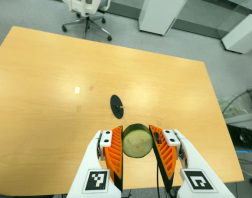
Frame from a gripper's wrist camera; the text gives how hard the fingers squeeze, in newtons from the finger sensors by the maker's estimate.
{"total": 12.4, "left": 10.8, "right": 13.9}